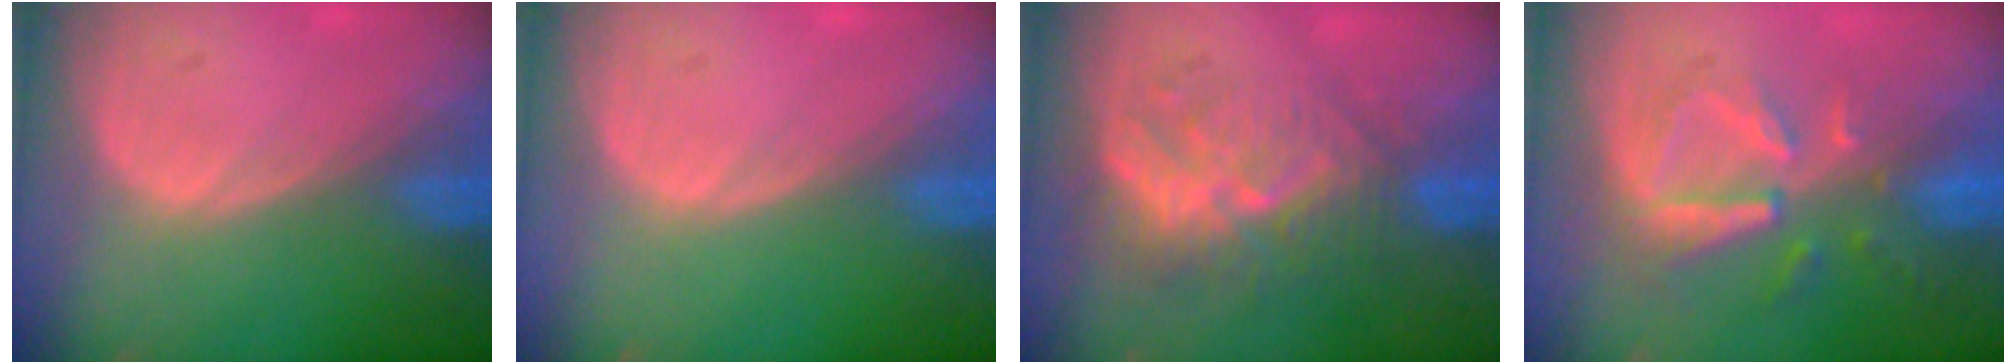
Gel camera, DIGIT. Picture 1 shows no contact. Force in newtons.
{"total": 0.0}
{"total": 9.3, "press": 8.3, "slide": 4.1}
{"total": 8.1, "press": 7.4, "slide": 3.4}